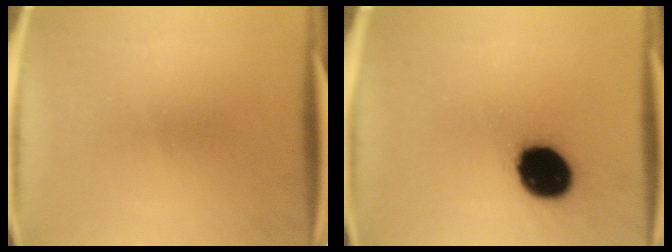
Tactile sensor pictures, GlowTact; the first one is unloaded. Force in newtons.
{"total": 15.8}